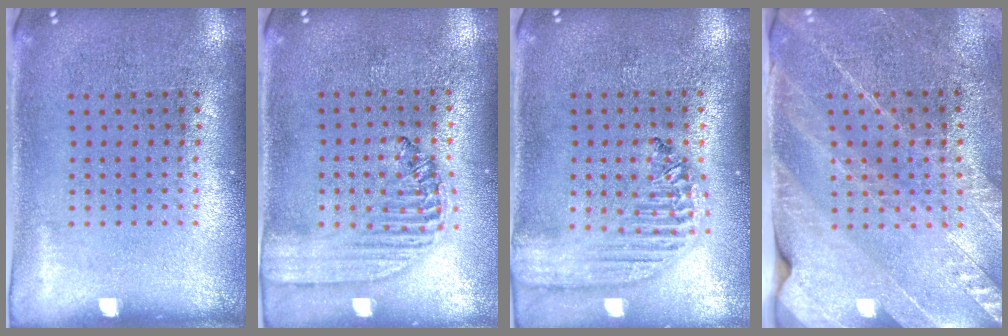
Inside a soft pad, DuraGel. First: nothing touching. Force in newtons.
{"total": 1.5, "press": 1.4, "slide": 0.6}
{"total": 2.1, "press": 1.9, "slide": 1.0}
{"total": 2.6, "press": 2.6, "slide": 0.0}